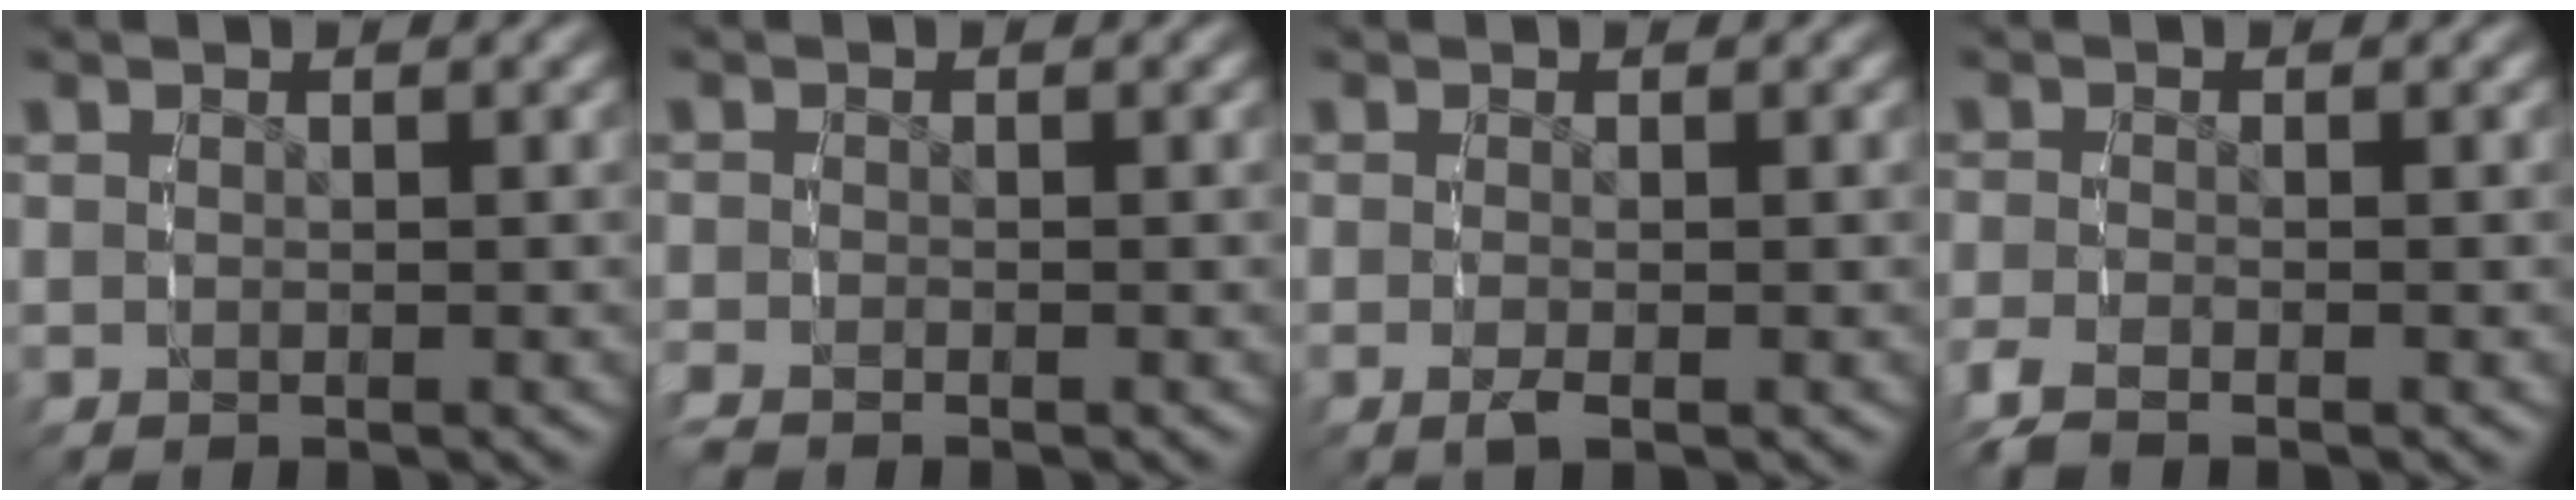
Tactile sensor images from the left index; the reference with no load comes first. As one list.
[{"total": 1.5, "force": [-1.2, 0.9, 0.3], "torque": [-0.014, -0.003, -0.024]}, {"total": 1.2, "force": [-0.6, 0.1, 1.0], "torque": [-0.029, -0.003, -0.008]}, {"total": 2.1, "force": [-1.7, 0.7, 1.1], "torque": [-0.033, -0.009, -0.027]}]